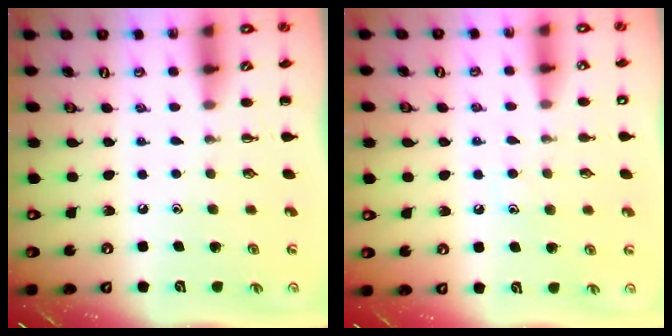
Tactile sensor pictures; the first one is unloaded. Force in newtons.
{"total": 6.9, "press": 6.8, "slide": 1.2}